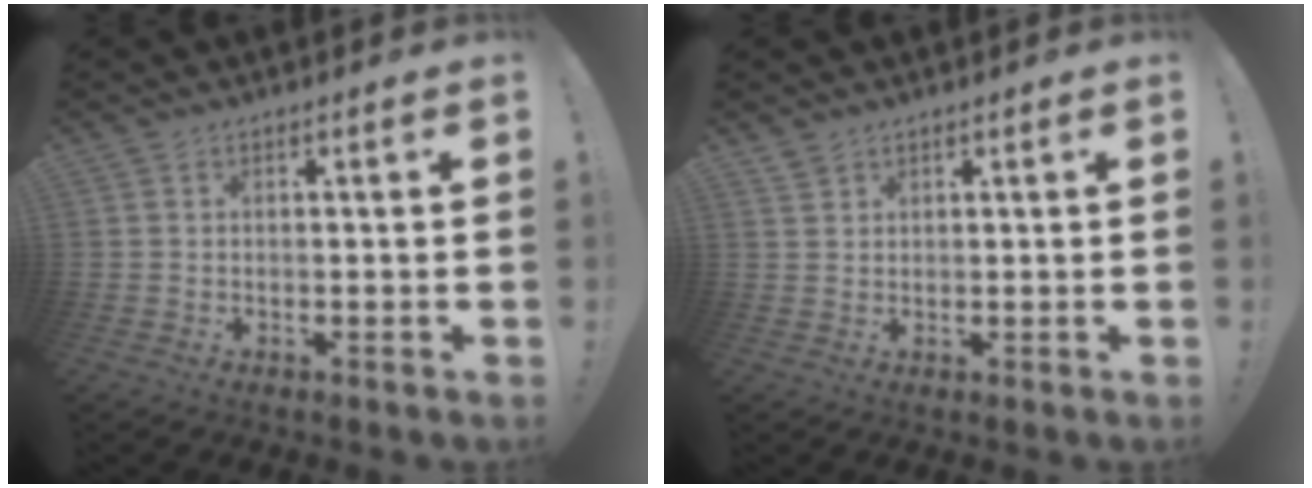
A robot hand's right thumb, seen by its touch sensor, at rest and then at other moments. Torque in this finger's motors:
{"motor_torque": [-0.37, 0.16, -0.06, 0.07, -0.04]}